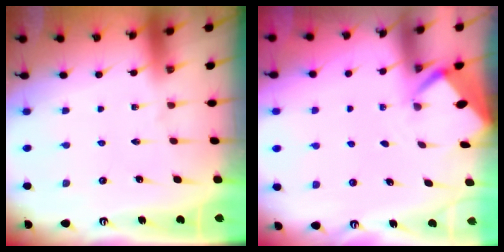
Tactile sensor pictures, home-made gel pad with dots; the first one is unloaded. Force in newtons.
{"total": 2.3, "press": 2.3, "slide": 0.1}